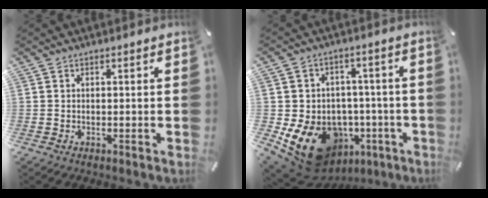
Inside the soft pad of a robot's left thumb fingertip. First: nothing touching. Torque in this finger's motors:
{"motor_torque": [0.39, 1.85, 0.71, -0.16, 0.34]}